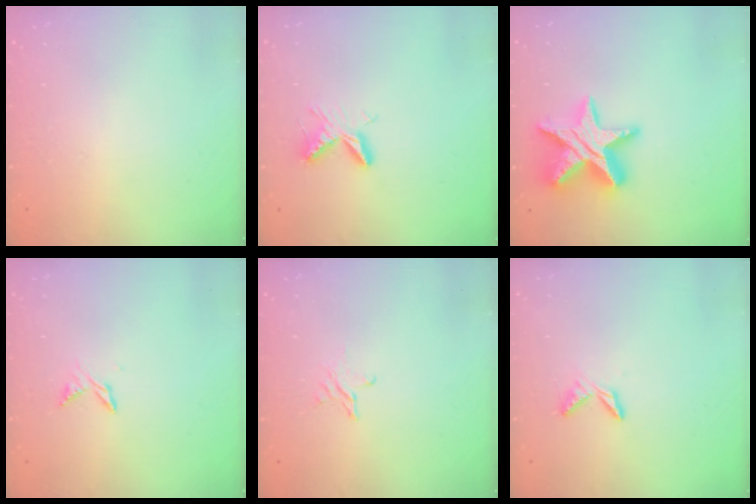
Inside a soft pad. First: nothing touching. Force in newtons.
{"total": 7.1, "press": 7.0, "slide": 0.7}
{"total": 18.1, "press": 18.0, "slide": 1.1}
{"total": 4.7, "press": 4.6, "slide": 0.6}
{"total": 2.7, "press": 2.7, "slide": 0.2}
{"total": 4.7, "press": 4.7, "slide": 0.4}